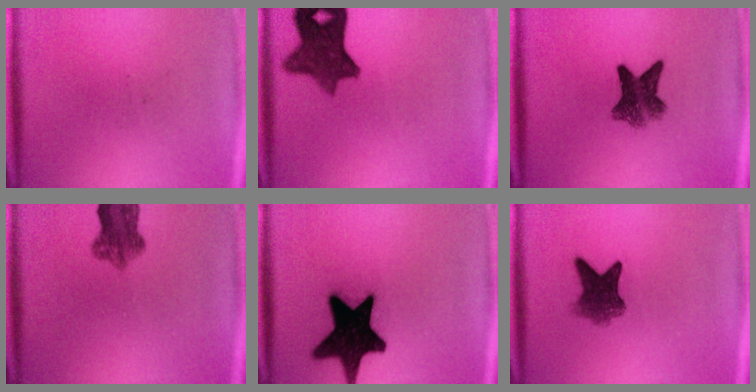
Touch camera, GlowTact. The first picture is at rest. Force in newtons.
{"total": 10.3}
{"total": 6.9}
{"total": 6.5}
{"total": 19.8}
{"total": 6.3}